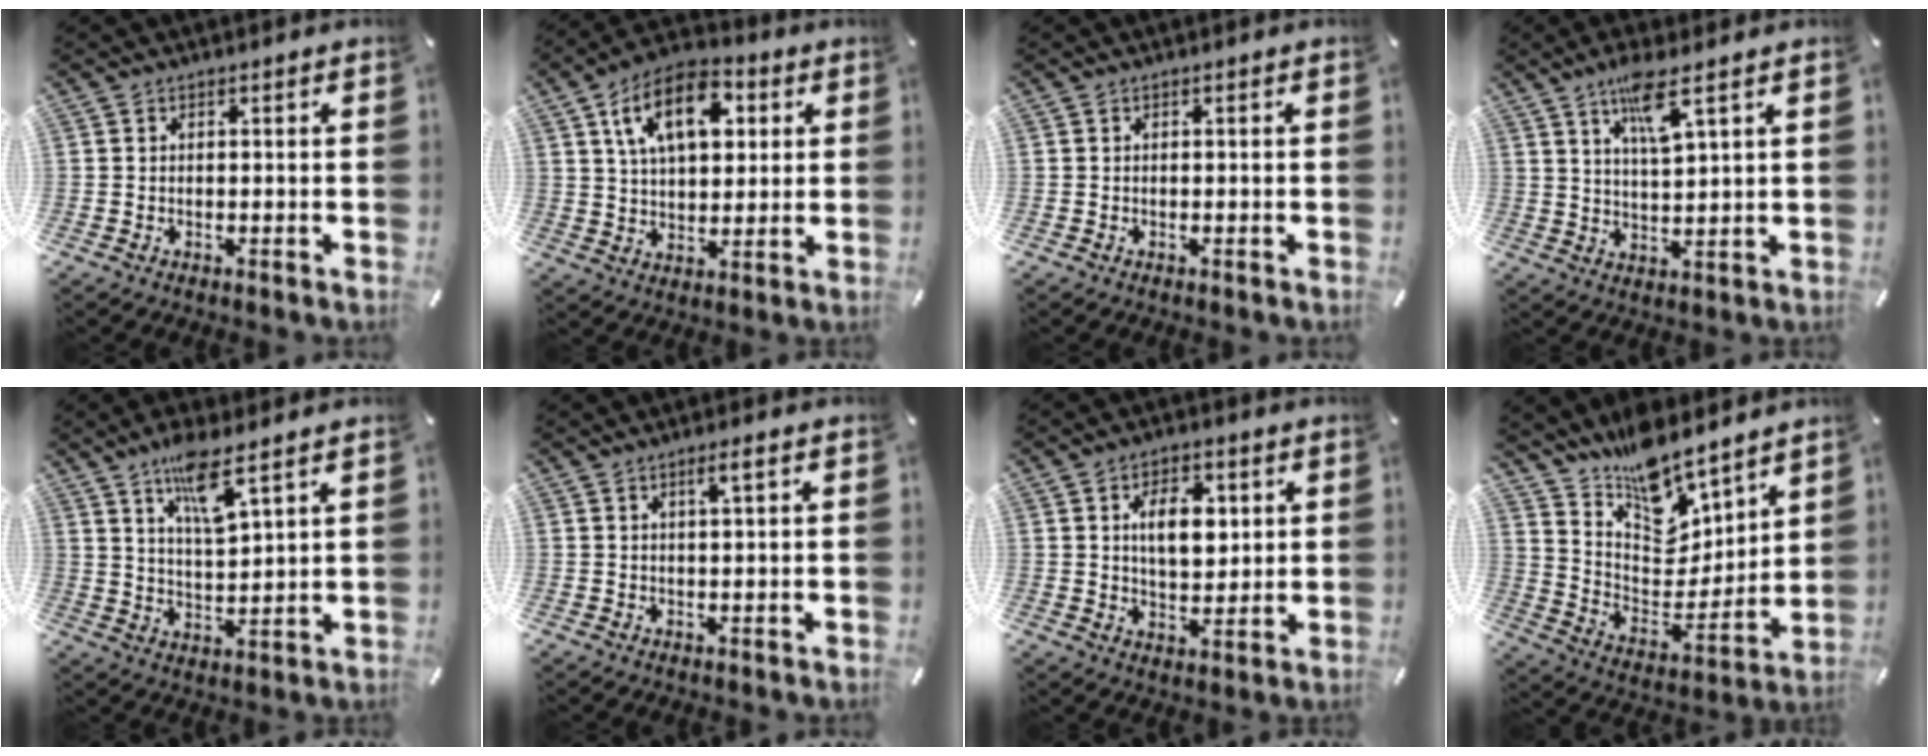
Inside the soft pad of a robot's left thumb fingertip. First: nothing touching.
{"total": 14.4, "force": [5.2, 8.8, 10.2], "torque": [-0.173, 0.004, 0.089]}
{"total": 0.0}
{"total": 8.3, "force": [5.1, 1.6, 6.4], "torque": [-0.112, -0.015, 0.084]}
{"total": 9.5, "force": [6.6, 2.1, 6.5], "torque": [-0.119, -0.030, 0.114]}
{"total": 2.6, "force": [1.1, 0.3, 2.4], "torque": [-0.048, 0.001, 0.018]}
{"total": 8.8, "force": [2.3, 5.7, 6.3], "torque": [-0.095, 0.001, 0.035]}
{"total": 14.2, "force": [12.4, 6.2, 3.4], "torque": [-0.066, -0.129, 0.226]}